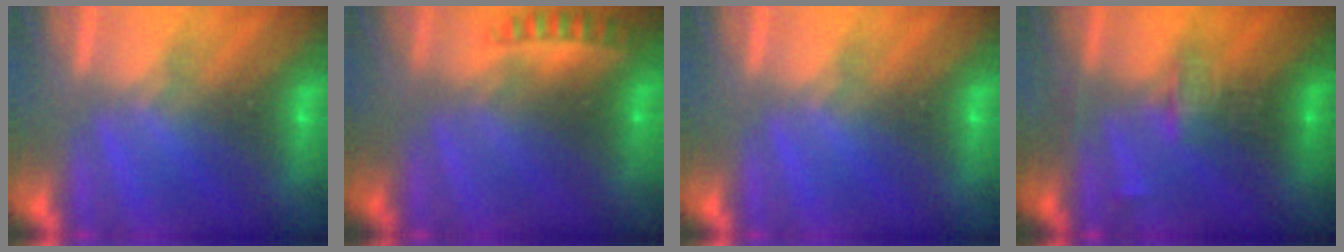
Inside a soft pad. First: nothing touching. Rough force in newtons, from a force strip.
{"total": 2.5}
{"total": 0.0}
{"total": 2.9}